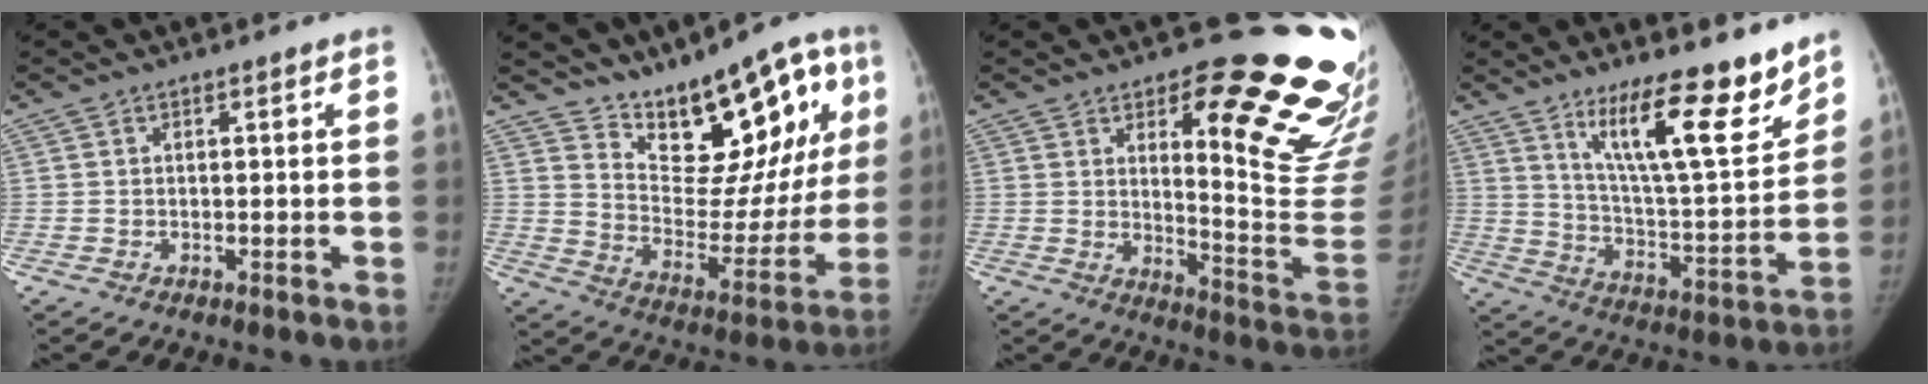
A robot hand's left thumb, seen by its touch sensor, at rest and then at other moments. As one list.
[{"total": 20.2, "force": [12.0, 9.0, 13.6], "torque": [-0.125, -0.064, 0.191]}, {"total": 26.0, "force": [12.5, 7.8, 21.4], "torque": [-0.186, -0.075, 0.177]}, {"total": 18.9, "force": [12.9, 4.3, 13.1], "torque": [-0.171, -0.089, 0.218]}]